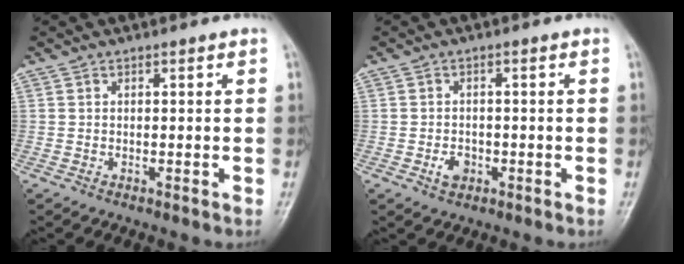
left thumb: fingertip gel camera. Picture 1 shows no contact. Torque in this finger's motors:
{"motor_torque": [0.47, 0.61, 0.51, 0.33, 0.01]}